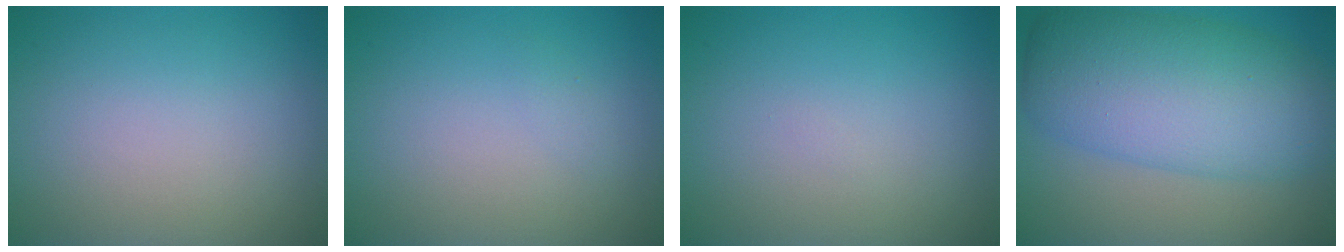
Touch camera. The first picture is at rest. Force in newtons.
{"total": 0.6, "press": 0.5, "slide": 0.1}
{"total": 0.0}
{"total": 10.1, "press": 10.1, "slide": 0.1}